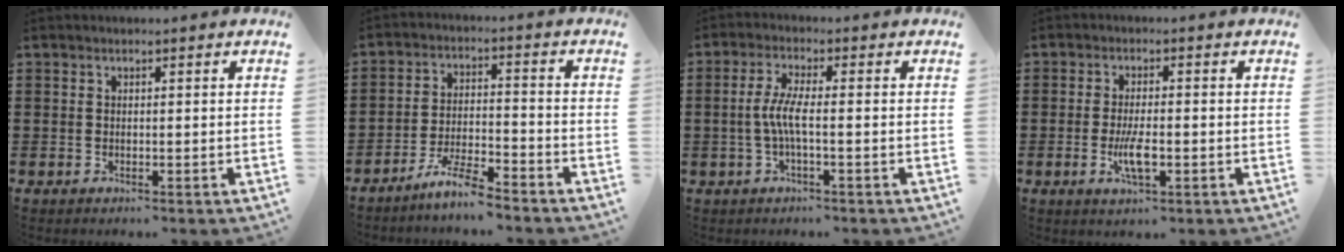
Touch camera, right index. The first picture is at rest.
{"total": 6.1, "force": [-5.5, 0.3, 2.7], "torque": [-0.065, -0.005, -0.106]}
{"total": 4.7, "force": [-0.8, 0.7, 4.5], "torque": [-0.105, -0.007, -0.025]}
{"total": 4.7, "force": [-1.2, 1.3, 4.4], "torque": [-0.086, -0.003, -0.024]}